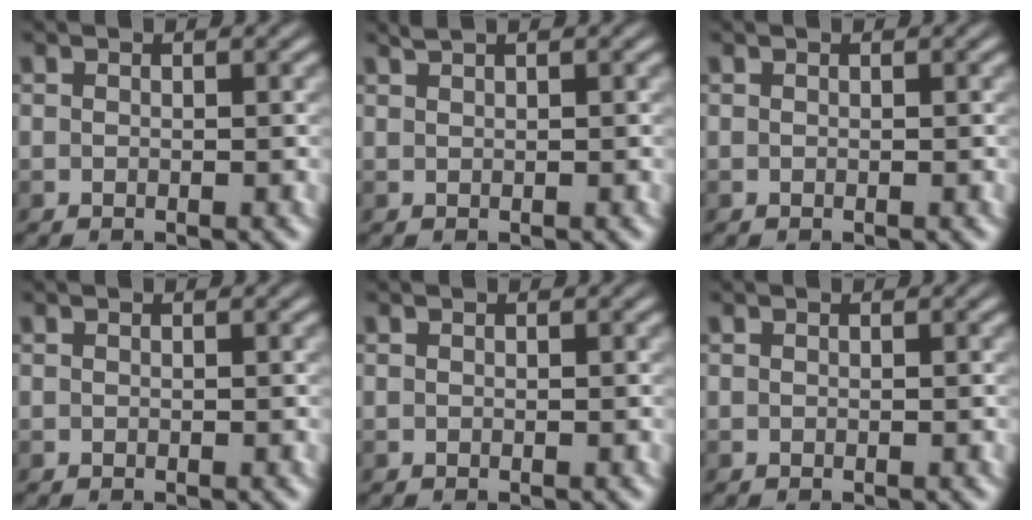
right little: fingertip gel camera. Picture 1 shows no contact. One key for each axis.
{"total": 1.1, "fx": 0.9, "fy": 0.3, "fz": 0.6, "tx": -0.009, "ty": 0.001, "tz": 0.011}
{"total": 0.0}
{"total": 0.0}
{"total": 0.0}
{"total": 0.0}